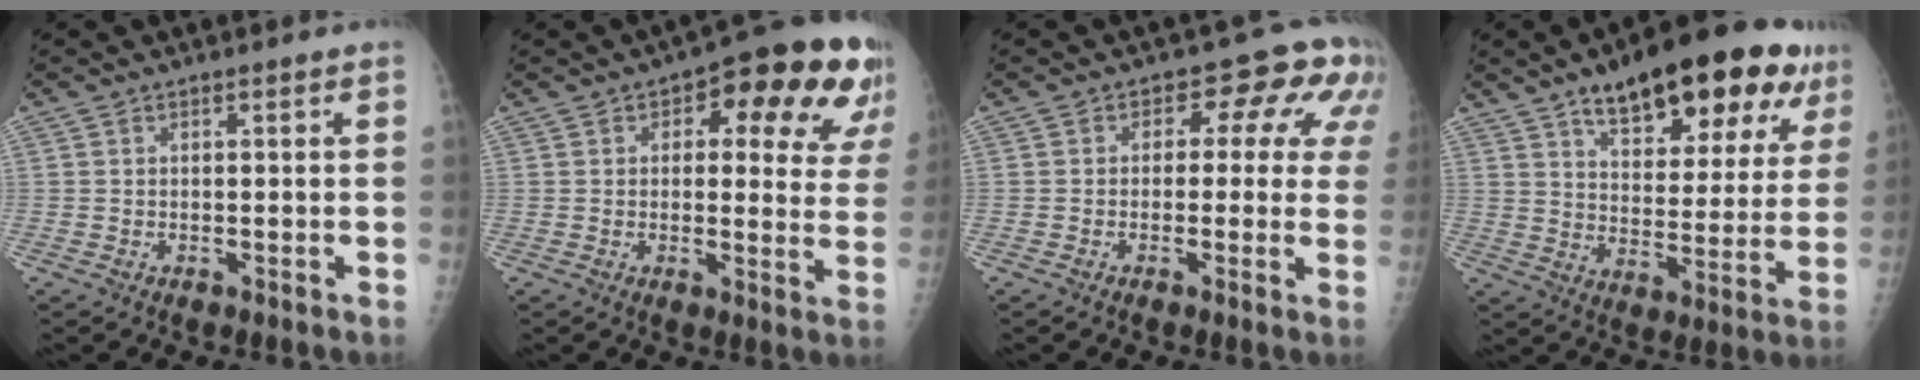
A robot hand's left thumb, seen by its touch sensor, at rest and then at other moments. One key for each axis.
{"total": 18.1, "fx": 8.7, "fy": 7.9, "fz": 13.8, "tx": -0.123, "ty": -0.011, "tz": 0.099}
{"total": 9.2, "fx": 2.4, "fy": 5.7, "fz": 6.8, "tx": -0.023, "ty": 0.015, "tz": 0.014}
{"total": 24.1, "fx": 14.1, "fy": 9.6, "fz": 17.0, "tx": -0.201, "ty": -0.026, "tz": 0.205}